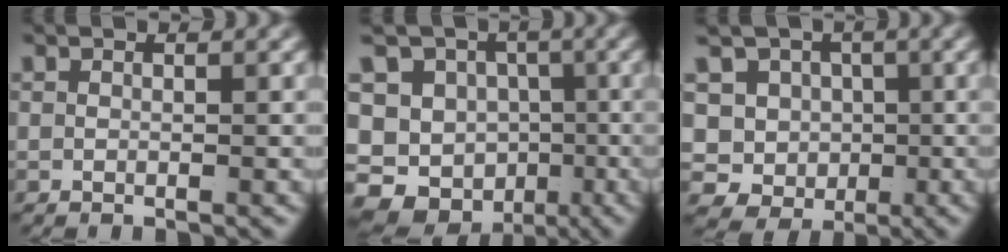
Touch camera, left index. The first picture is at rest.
{"total": 19.5, "force": [-6.1, 16.9, 7.6], "torque": [-0.187, -0.083, -0.100]}
{"total": 14.6, "force": [-2.8, 13.8, 4.2], "torque": [-0.137, -0.080, -0.044]}